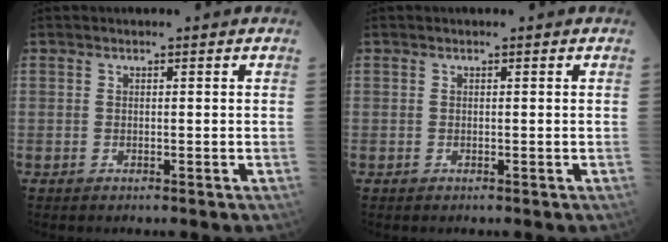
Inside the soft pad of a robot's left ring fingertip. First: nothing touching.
{"total": 0.0}